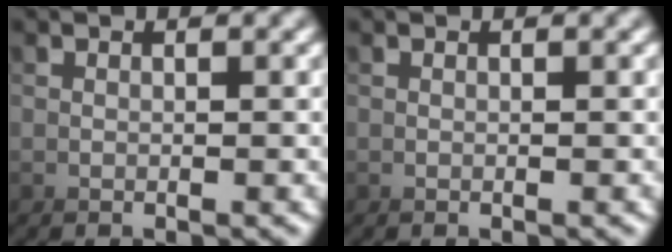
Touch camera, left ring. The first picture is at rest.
{"total": 0.0}